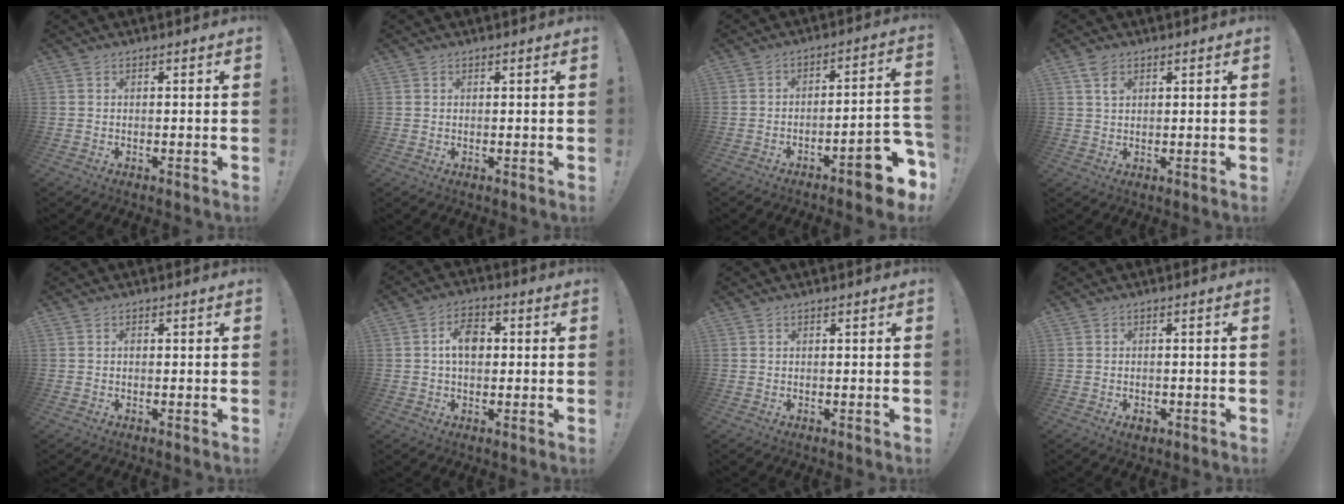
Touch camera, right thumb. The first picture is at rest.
{"total": 1.6, "force": [1.2, 1.1, -0.3], "torque": [0.012, -0.003, 0.020]}
{"total": 10.2, "force": [-6.9, 2.2, 7.2], "torque": [-0.079, 0.041, -0.113]}
{"total": 3.7, "force": [2.1, 2.3, 2.1], "torque": [-0.032, -0.005, 0.038]}
{"total": 0.6, "force": [-0.2, 0.5, 0.3], "torque": [-0.008, 0.003, -0.004]}
{"total": 7.6, "force": [0.9, 4.9, 5.8], "torque": [-0.079, 0.006, 0.013]}
{"total": 0.0}
{"total": 2.1, "force": [-1.1, 1.2, 1.2], "torque": [-0.006, 0.004, -0.020]}